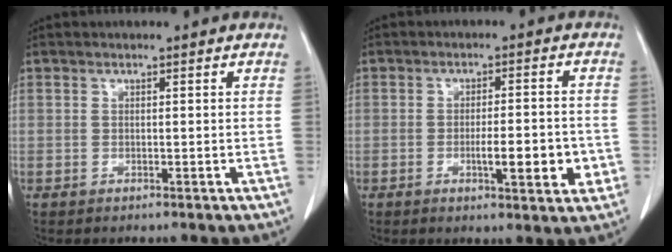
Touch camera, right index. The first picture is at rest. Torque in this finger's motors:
{"motor_torque": [0.80, -0.42, 0.40, 0.07]}